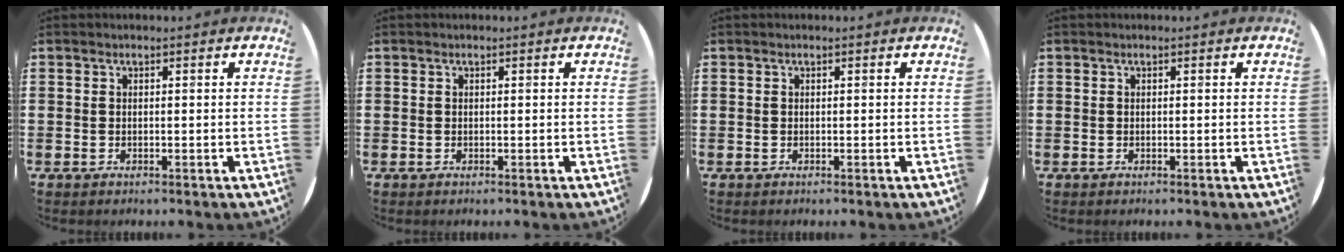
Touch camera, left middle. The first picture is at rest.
{"total": 0.0}
{"total": 0.0}
{"total": 0.0}